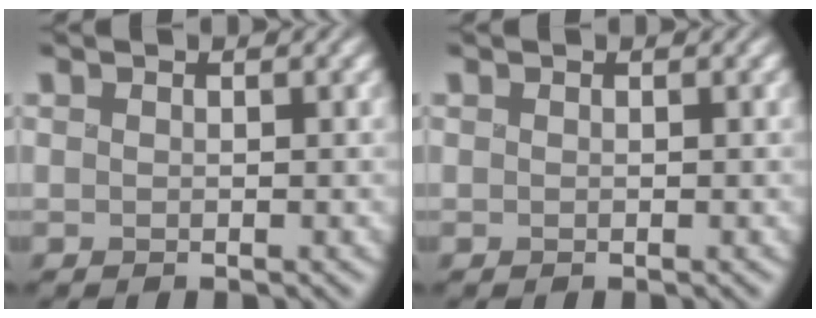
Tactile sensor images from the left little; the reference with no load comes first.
{"total": 0.0}